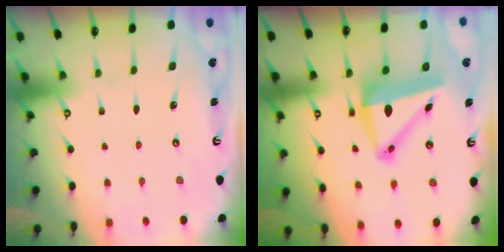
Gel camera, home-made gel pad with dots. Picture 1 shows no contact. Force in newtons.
{"total": 10.9, "press": 10.6, "slide": 2.4}